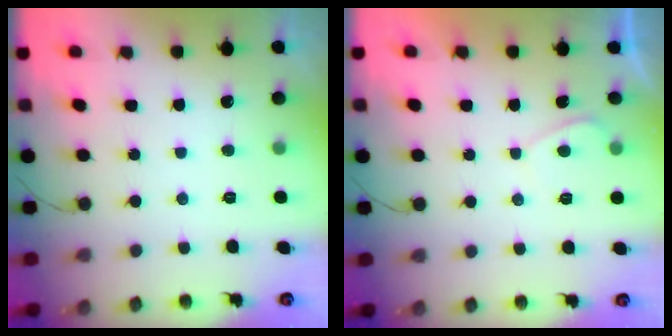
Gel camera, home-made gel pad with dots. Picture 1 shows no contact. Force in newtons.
{"total": 0.6, "press": 0.4, "slide": 0.5}